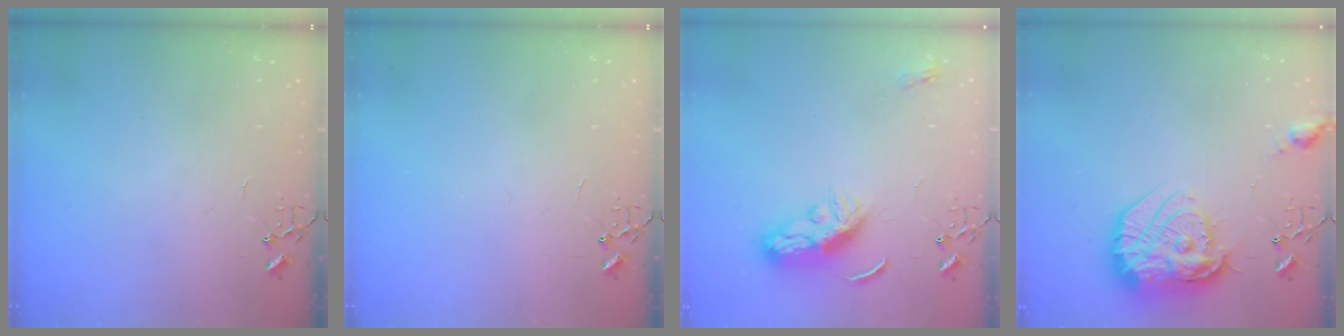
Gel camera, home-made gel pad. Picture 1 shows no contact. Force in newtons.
{"total": 0.0}
{"total": 8.8, "press": 8.8, "slide": 0.5}
{"total": 21.6, "press": 21.5, "slide": 1.7}